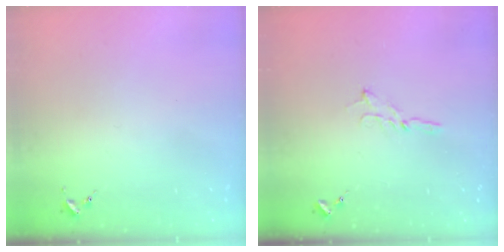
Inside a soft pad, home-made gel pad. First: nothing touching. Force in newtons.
{"total": 2.0, "press": 2.0, "slide": 0.2}